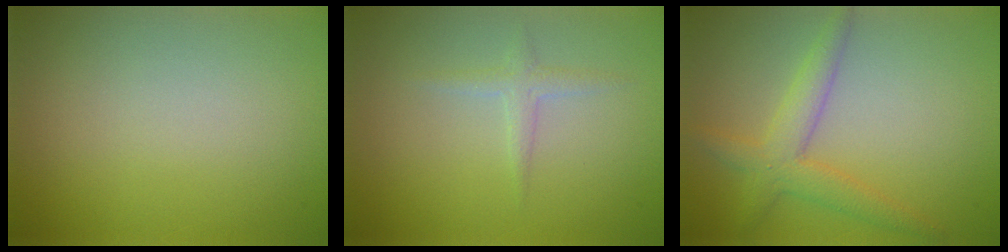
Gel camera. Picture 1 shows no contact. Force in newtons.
{"total": 1.3, "press": 1.3, "slide": 0.1}
{"total": 3.2, "press": 3.2, "slide": 0.1}